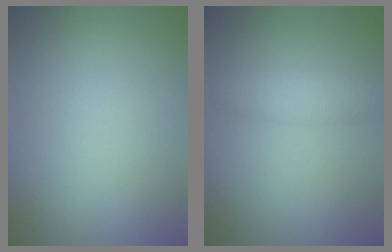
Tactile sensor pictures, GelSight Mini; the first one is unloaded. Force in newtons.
{"total": 1.9, "press": 1.9, "slide": 0.1}